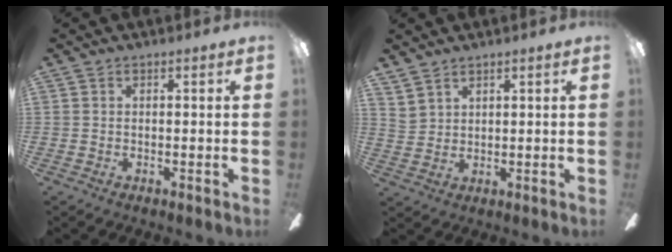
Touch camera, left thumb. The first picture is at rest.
{"total": 3.4, "force": [2.9, 1.7, 0.2], "torque": [-0.010, -0.011, 0.058]}